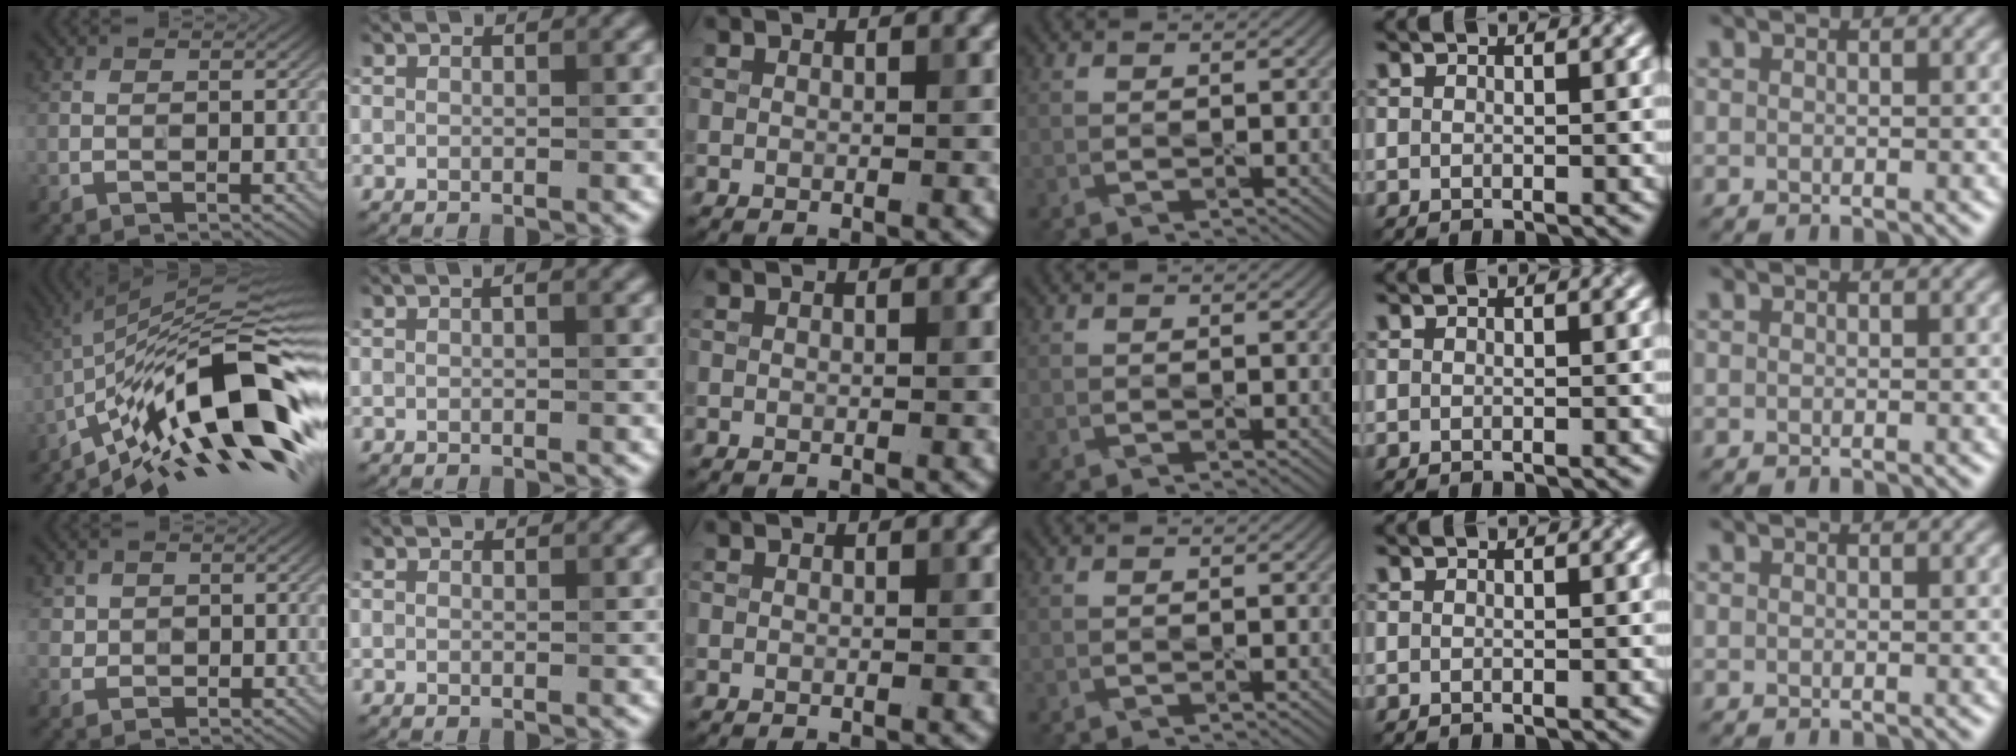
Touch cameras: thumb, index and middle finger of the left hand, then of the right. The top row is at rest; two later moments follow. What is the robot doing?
{"motion": "peel", "object": "aluminum foil"}